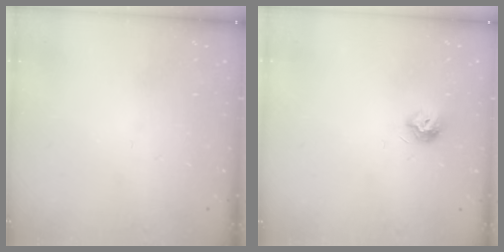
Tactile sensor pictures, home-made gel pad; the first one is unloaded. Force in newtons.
{"total": 7.5, "press": 7.5, "slide": 0.1}